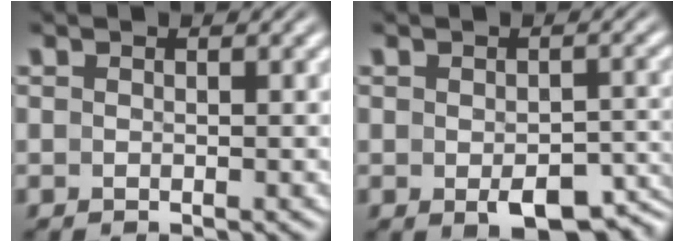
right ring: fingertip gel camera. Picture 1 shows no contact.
{"total": 4.5, "force": [-2.9, 1.7, 2.9], "torque": [-0.035, -0.018, -0.036]}